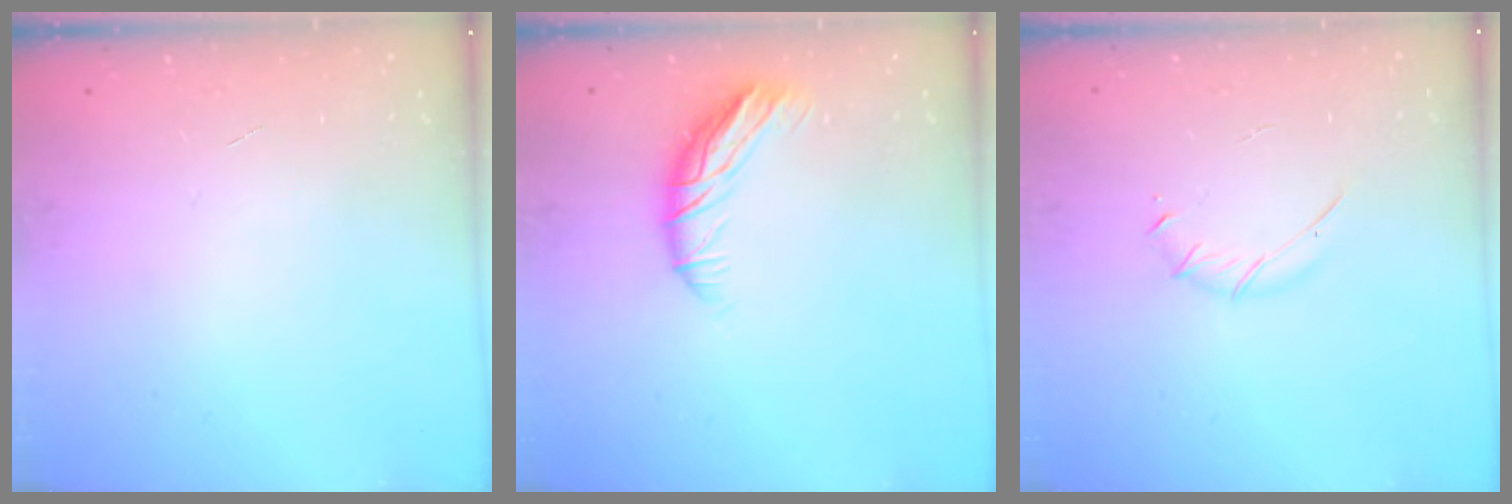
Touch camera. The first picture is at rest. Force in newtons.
{"total": 10.7, "press": 10.6, "slide": 1.7}
{"total": 4.6, "press": 4.4, "slide": 1.2}